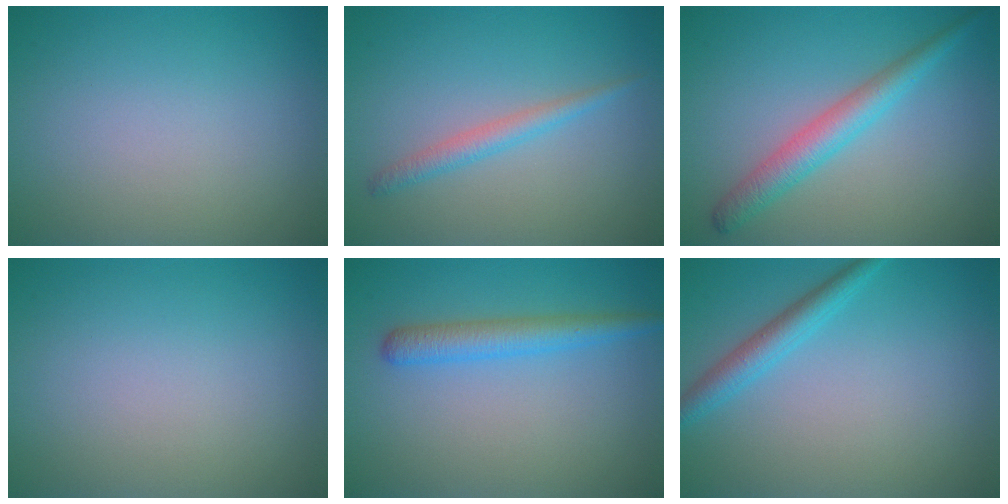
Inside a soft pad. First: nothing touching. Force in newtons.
{"total": 1.8, "press": 1.8, "slide": 0.1}
{"total": 3.3, "press": 3.3, "slide": 0.1}
{"total": 0.0}
{"total": 3.0, "press": 3.0, "slide": 0.2}
{"total": 2.6, "press": 2.5, "slide": 0.1}